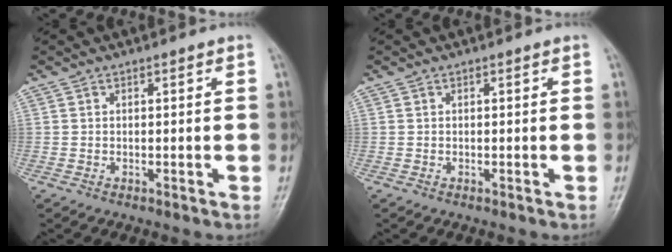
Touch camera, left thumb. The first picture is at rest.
{"total": 0.0}